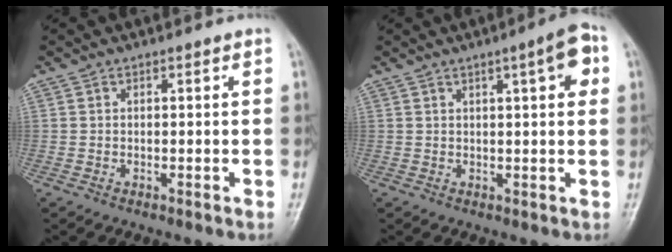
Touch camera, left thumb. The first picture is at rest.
{"total": 5.8, "force": [2.1, 1.2, 5.3], "torque": [-0.066, 0.003, 0.025]}